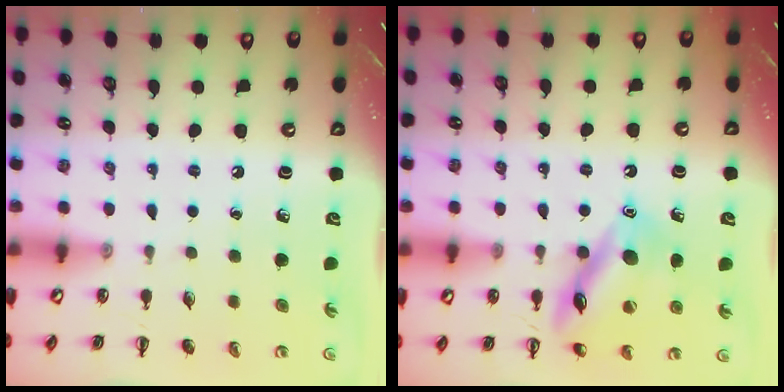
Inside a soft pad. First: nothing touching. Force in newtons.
{"total": 14.4, "press": 14.3, "slide": 1.1}